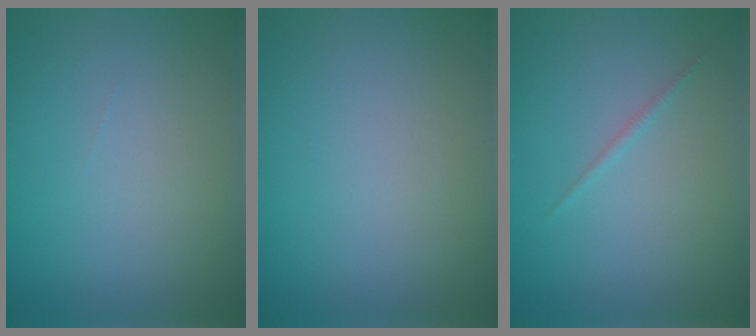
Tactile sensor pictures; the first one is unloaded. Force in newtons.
{"total": 0.0}
{"total": 0.5, "press": 0.5, "slide": 0.0}